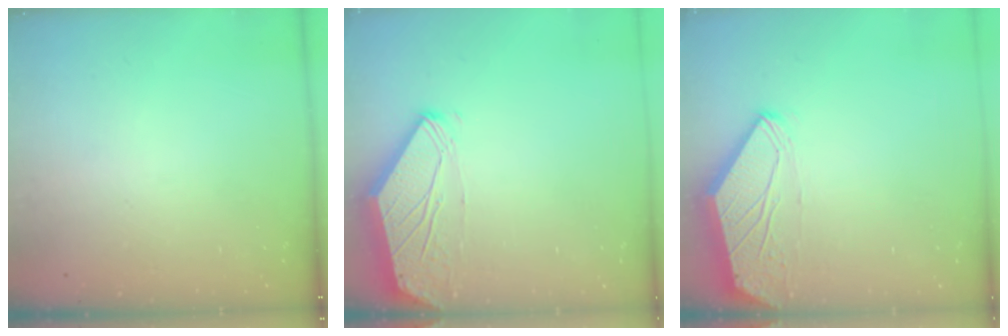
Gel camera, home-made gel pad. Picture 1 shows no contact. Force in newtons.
{"total": 0.0}
{"total": 0.0}